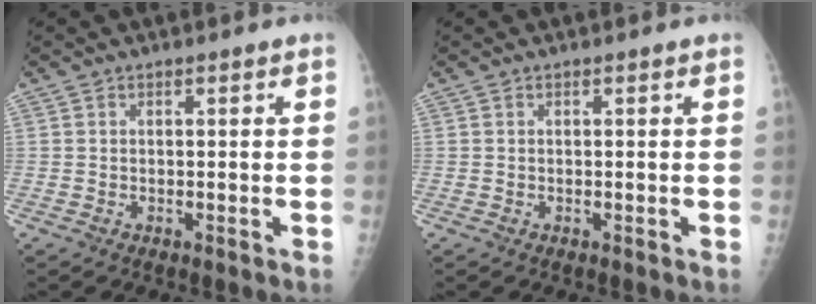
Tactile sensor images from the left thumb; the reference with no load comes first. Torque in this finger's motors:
{"motor_torque": [0.01, 0.01, 0.00, 0.00, 0.00]}